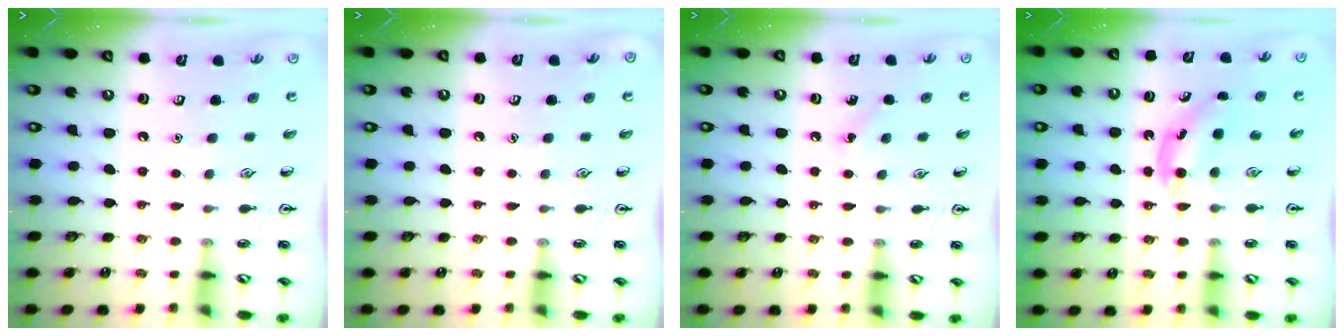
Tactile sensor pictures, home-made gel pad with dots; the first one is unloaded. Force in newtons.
{"total": 0.0}
{"total": 3.7, "press": 3.5, "slide": 1.3}
{"total": 4.5, "press": 4.2, "slide": 1.5}